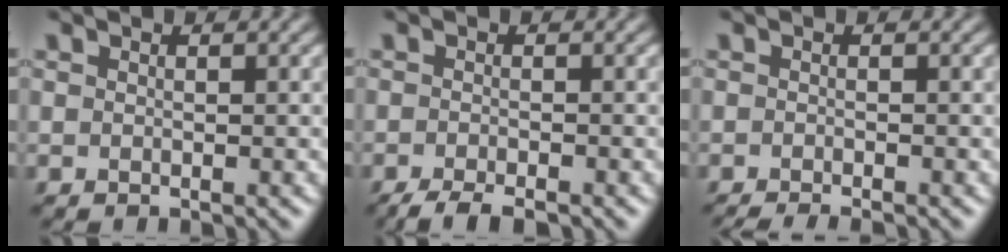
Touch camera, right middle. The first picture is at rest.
{"total": 3.0, "force": [-2.4, 0.6, 1.7], "torque": [-0.032, -0.006, -0.044]}
{"total": 2.4, "force": [-1.9, 0.3, 1.4], "torque": [-0.014, -0.004, -0.034]}